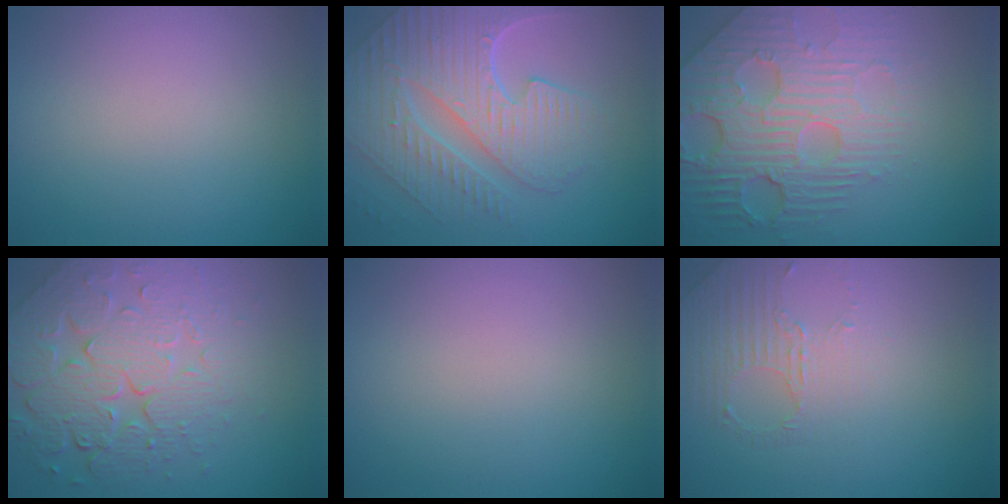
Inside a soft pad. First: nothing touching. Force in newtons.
{"total": 9.1, "press": 6.1, "slide": 6.7}
{"total": 6.2, "press": 5.3, "slide": 3.4}
{"total": 7.9, "press": 5.6, "slide": 5.5}
{"total": 0.0}
{"total": 1.6, "press": 1.0, "slide": 1.2}